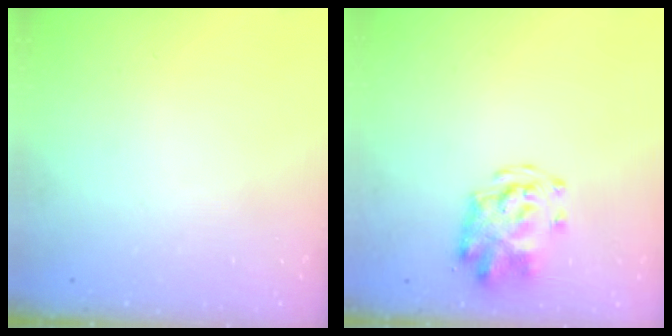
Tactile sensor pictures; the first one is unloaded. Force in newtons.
{"total": 5.0, "press": 4.8, "slide": 1.2}